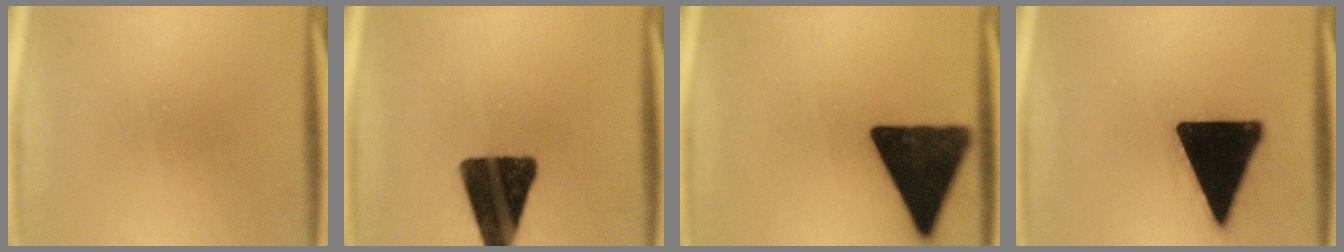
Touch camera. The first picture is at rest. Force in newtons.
{"total": 16.6}
{"total": 16.9}
{"total": 20.3}